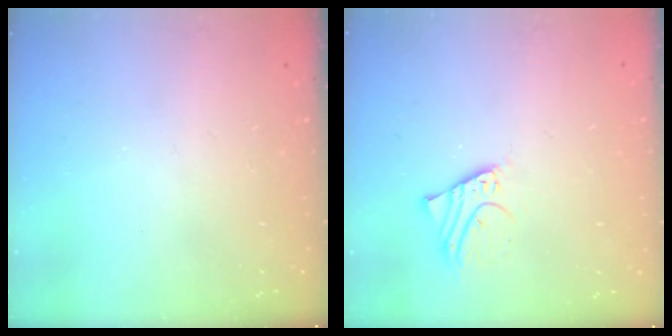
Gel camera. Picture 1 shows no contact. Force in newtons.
{"total": 2.4, "press": 2.4, "slide": 0.1}